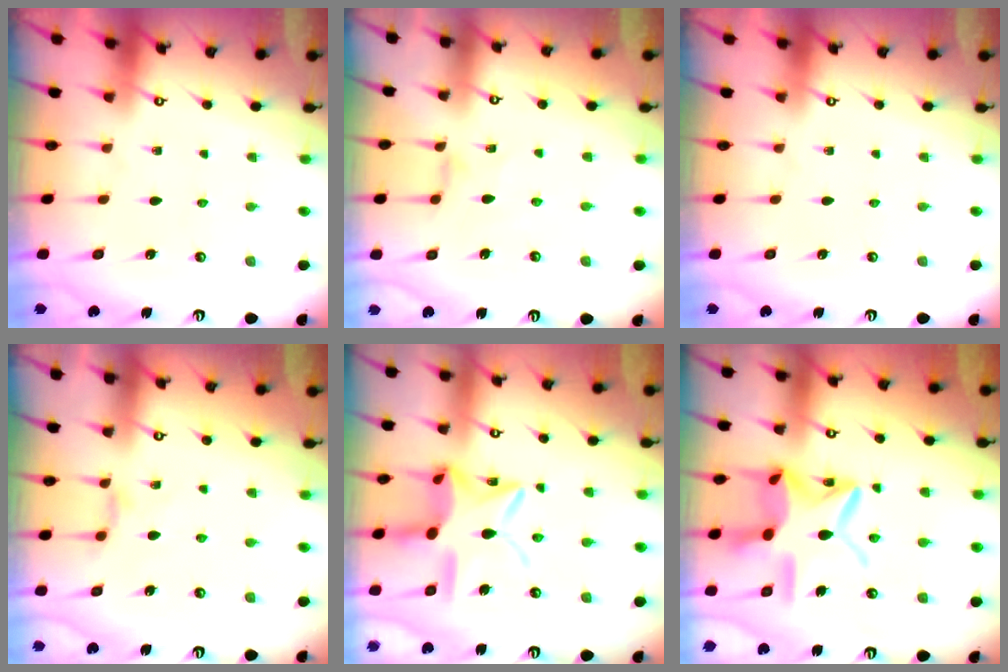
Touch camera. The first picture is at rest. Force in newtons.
{"total": 2.3, "press": 2.2, "slide": 0.6}
{"total": 0.0}
{"total": 3.7, "press": 3.7, "slide": 0.5}
{"total": 15.8, "press": 15.8, "slide": 1.1}
{"total": 16.5, "press": 16.4, "slide": 1.4}